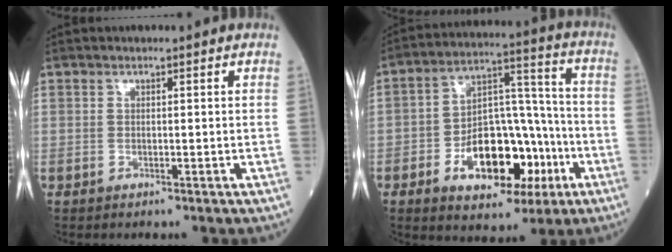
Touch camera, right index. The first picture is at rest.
{"total": 15.3, "force": [-5.7, 8.0, 11.8], "torque": [-0.197, 0.026, -0.080]}